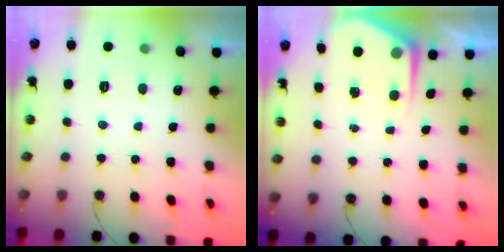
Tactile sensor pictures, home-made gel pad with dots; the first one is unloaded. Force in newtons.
{"total": 5.8, "press": 5.8, "slide": 0.2}